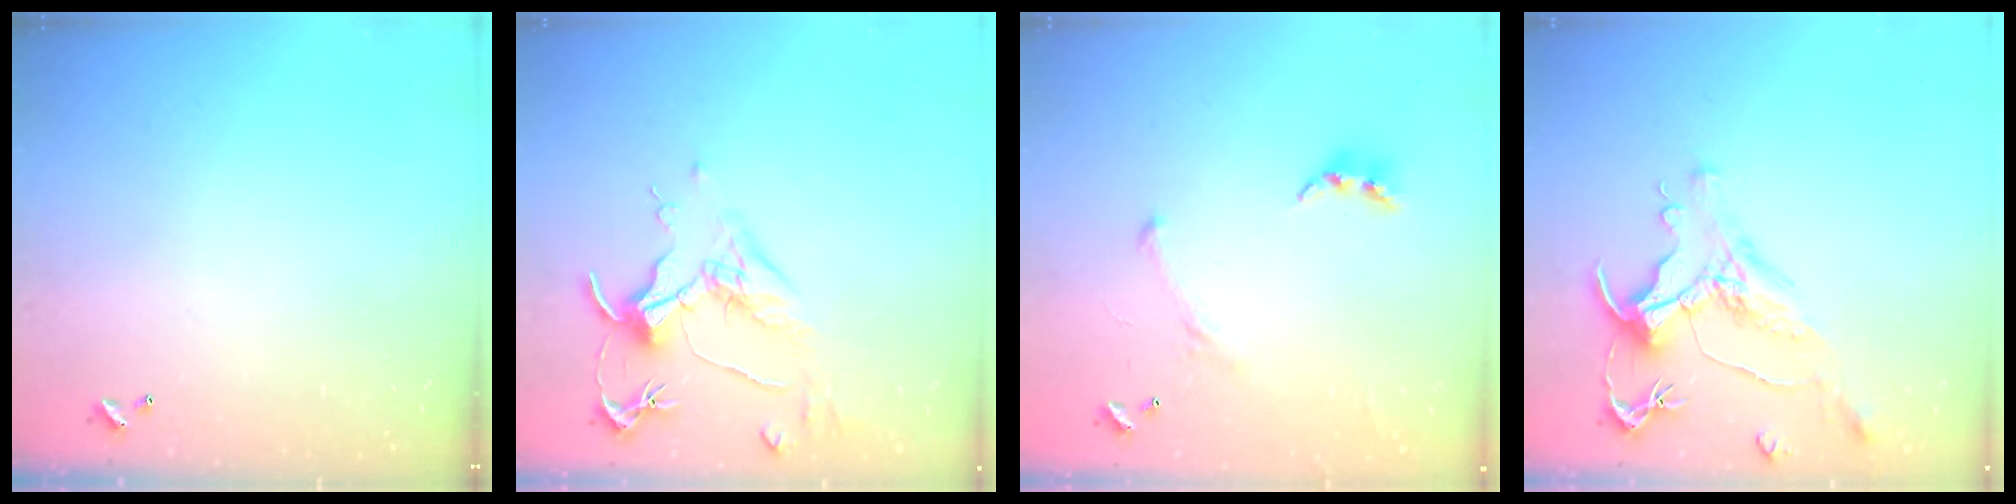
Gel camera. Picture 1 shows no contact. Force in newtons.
{"total": 1.7, "press": 1.4, "slide": 0.9}
{"total": 2.3, "press": 2.1, "slide": 1.0}
{"total": 1.6, "press": 1.0, "slide": 1.3}